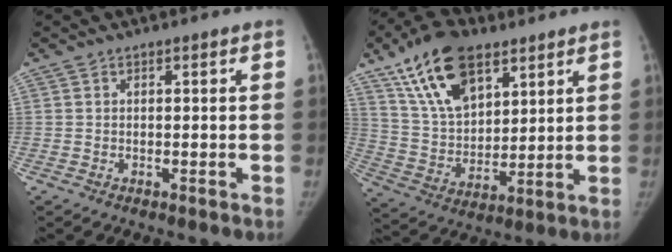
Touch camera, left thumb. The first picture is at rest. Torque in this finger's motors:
{"motor_torque": [1.02, 0.88, 1.66, -1.11, 0.15]}